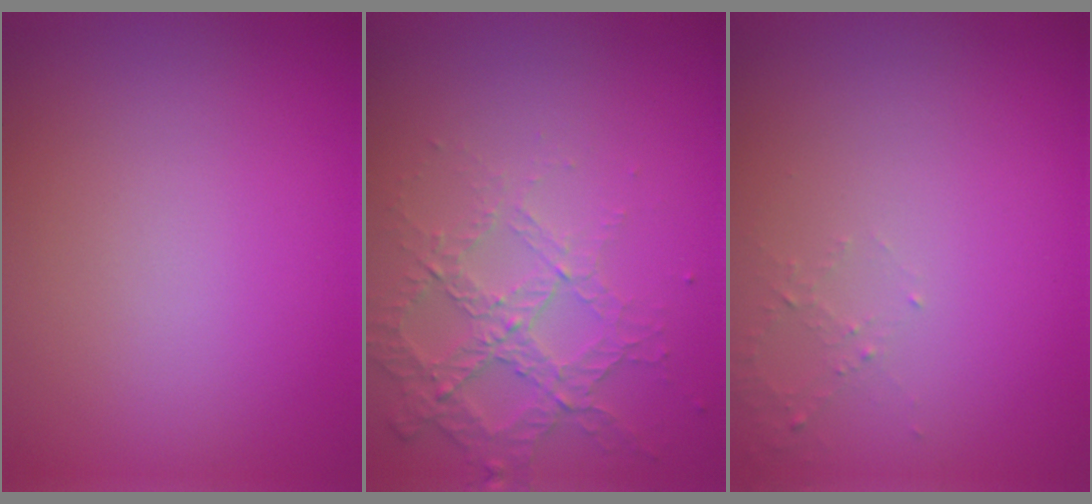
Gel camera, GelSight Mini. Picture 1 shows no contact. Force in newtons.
{"total": 4.5, "press": 2.9, "slide": 3.4}
{"total": 1.1, "press": 1.0, "slide": 0.4}